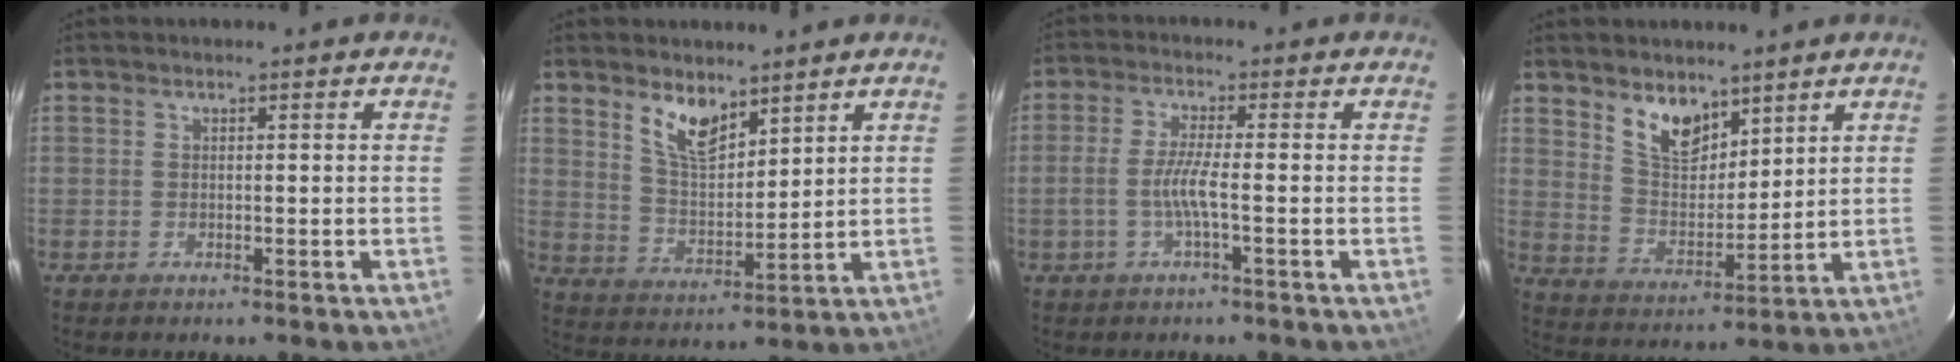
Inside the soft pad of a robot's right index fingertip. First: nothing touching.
{"total": 8.0, "force": [5.5, 3.3, 4.8], "torque": [-0.085, 0.002, 0.112]}
{"total": 4.6, "force": [-1.4, -0.1, 4.3], "torque": [-0.095, 0.000, -0.028]}
{"total": 9.0, "force": [6.3, 4.6, 4.5], "torque": [-0.074, 0.004, 0.125]}